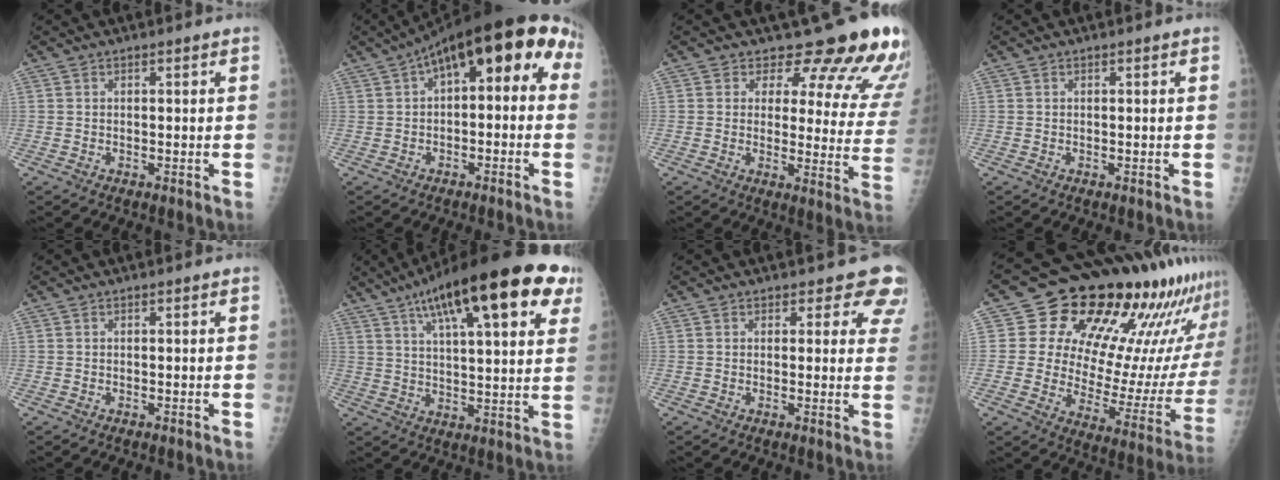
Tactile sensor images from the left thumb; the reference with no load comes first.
{"total": 15.0, "force": [3.1, 7.0, 12.8], "torque": [-0.148, 0.052, 0.031]}
{"total": 17.6, "force": [14.8, 6.7, 6.7], "torque": [-0.036, -0.111, 0.154]}
{"total": 0.0}
{"total": 0.0}
{"total": 25.4, "force": [12.8, 7.3, 20.7], "torque": [-0.298, 0.000, 0.187]}
{"total": 7.1, "force": [6.1, 3.6, 1.0], "torque": [0.046, -0.026, 0.040]}
{"total": 26.9, "force": [17.8, 11.8, 16.3], "torque": [-0.192, -0.074, 0.245]}